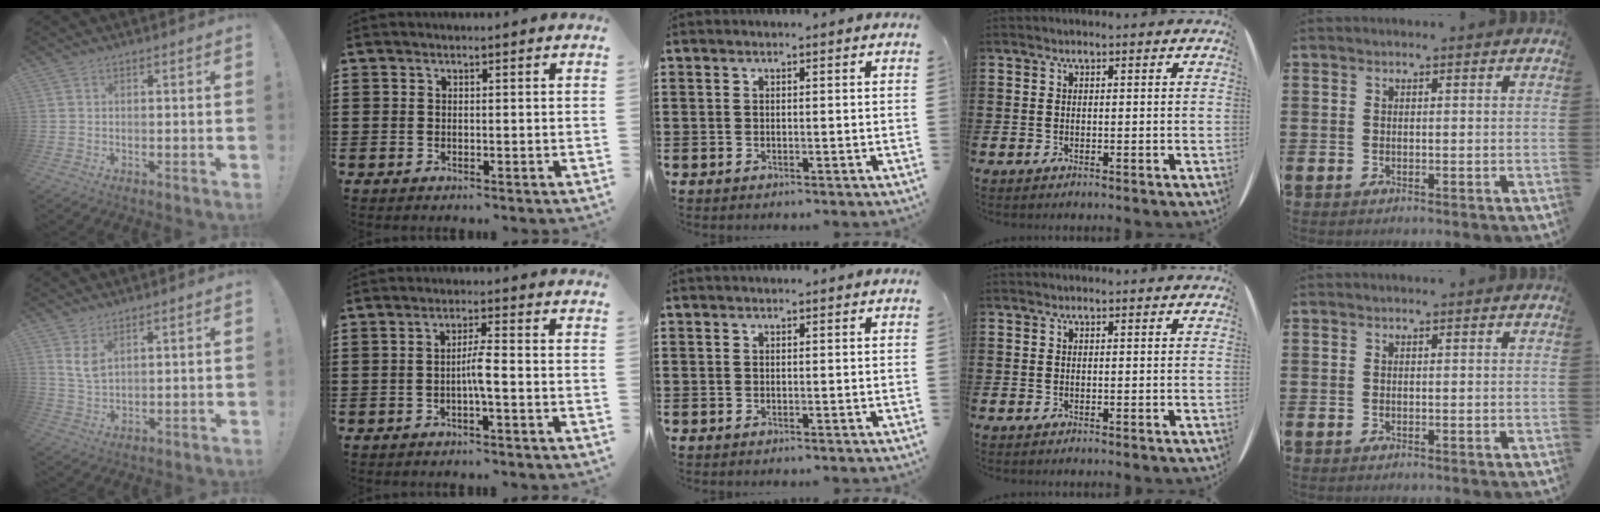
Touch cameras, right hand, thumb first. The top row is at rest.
{"thumb": {"total": 4.6, "force": [2.8, 1.8, 3.2], "torque": [-0.053, -0.016, 0.050]}, "index": {"total": 3.2, "force": [-1.1, 0.0, 3.0], "torque": [-0.062, -0.003, -0.025]}}